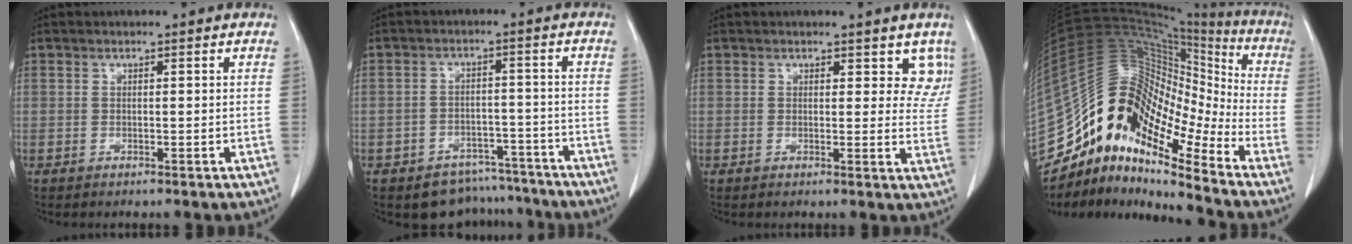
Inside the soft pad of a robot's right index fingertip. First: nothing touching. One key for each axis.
{"total": 7.7, "fx": -6.4, "fy": 4.3, "fz": 0.4, "tx": 0.016, "ty": 0.028, "tz": -0.087}
{"total": 5.2, "fx": 3.9, "fy": 2.8, "fz": 2.1, "tx": 0.007, "ty": -0.013, "tz": 0.028}
{"total": 16.0, "fx": -11.7, "fy": 5.6, "fz": 9.4, "tx": -0.158, "ty": 0.084, "tz": -0.216}